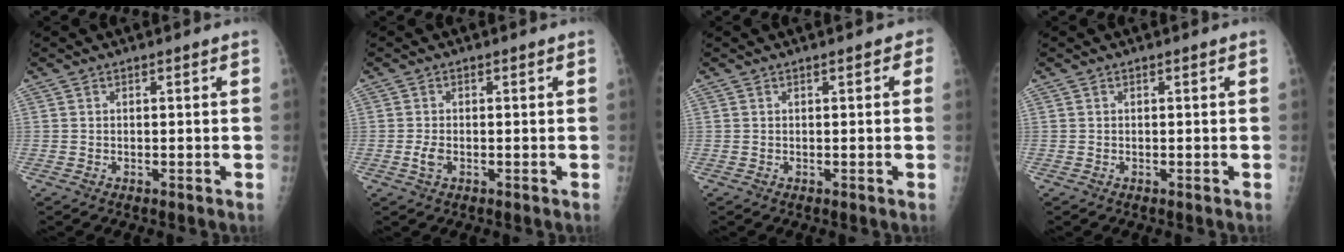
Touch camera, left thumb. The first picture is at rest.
{"total": 2.0, "force": [-0.5, 1.1, 1.6], "torque": [-0.033, -0.001, -0.012]}
{"total": 1.6, "force": [0.7, 0.9, 1.2], "torque": [-0.003, 0.002, 0.004]}
{"total": 0.0}